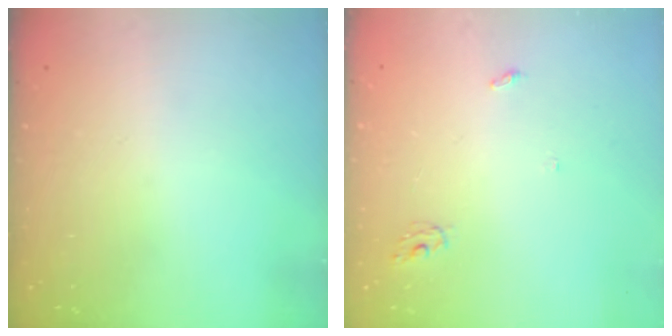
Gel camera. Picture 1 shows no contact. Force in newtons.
{"total": 2.8, "press": 2.8, "slide": 0.2}